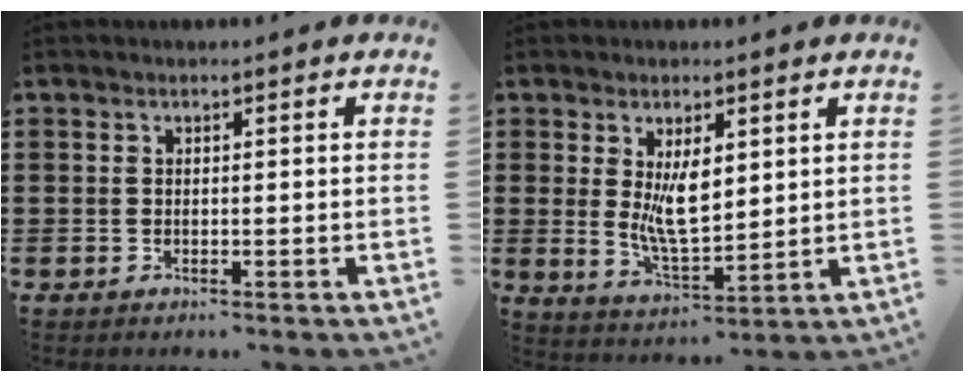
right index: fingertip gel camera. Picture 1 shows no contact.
{"total": 6.6, "force": [1.5, 3.0, 5.7], "torque": [-0.088, -0.006, 0.024]}